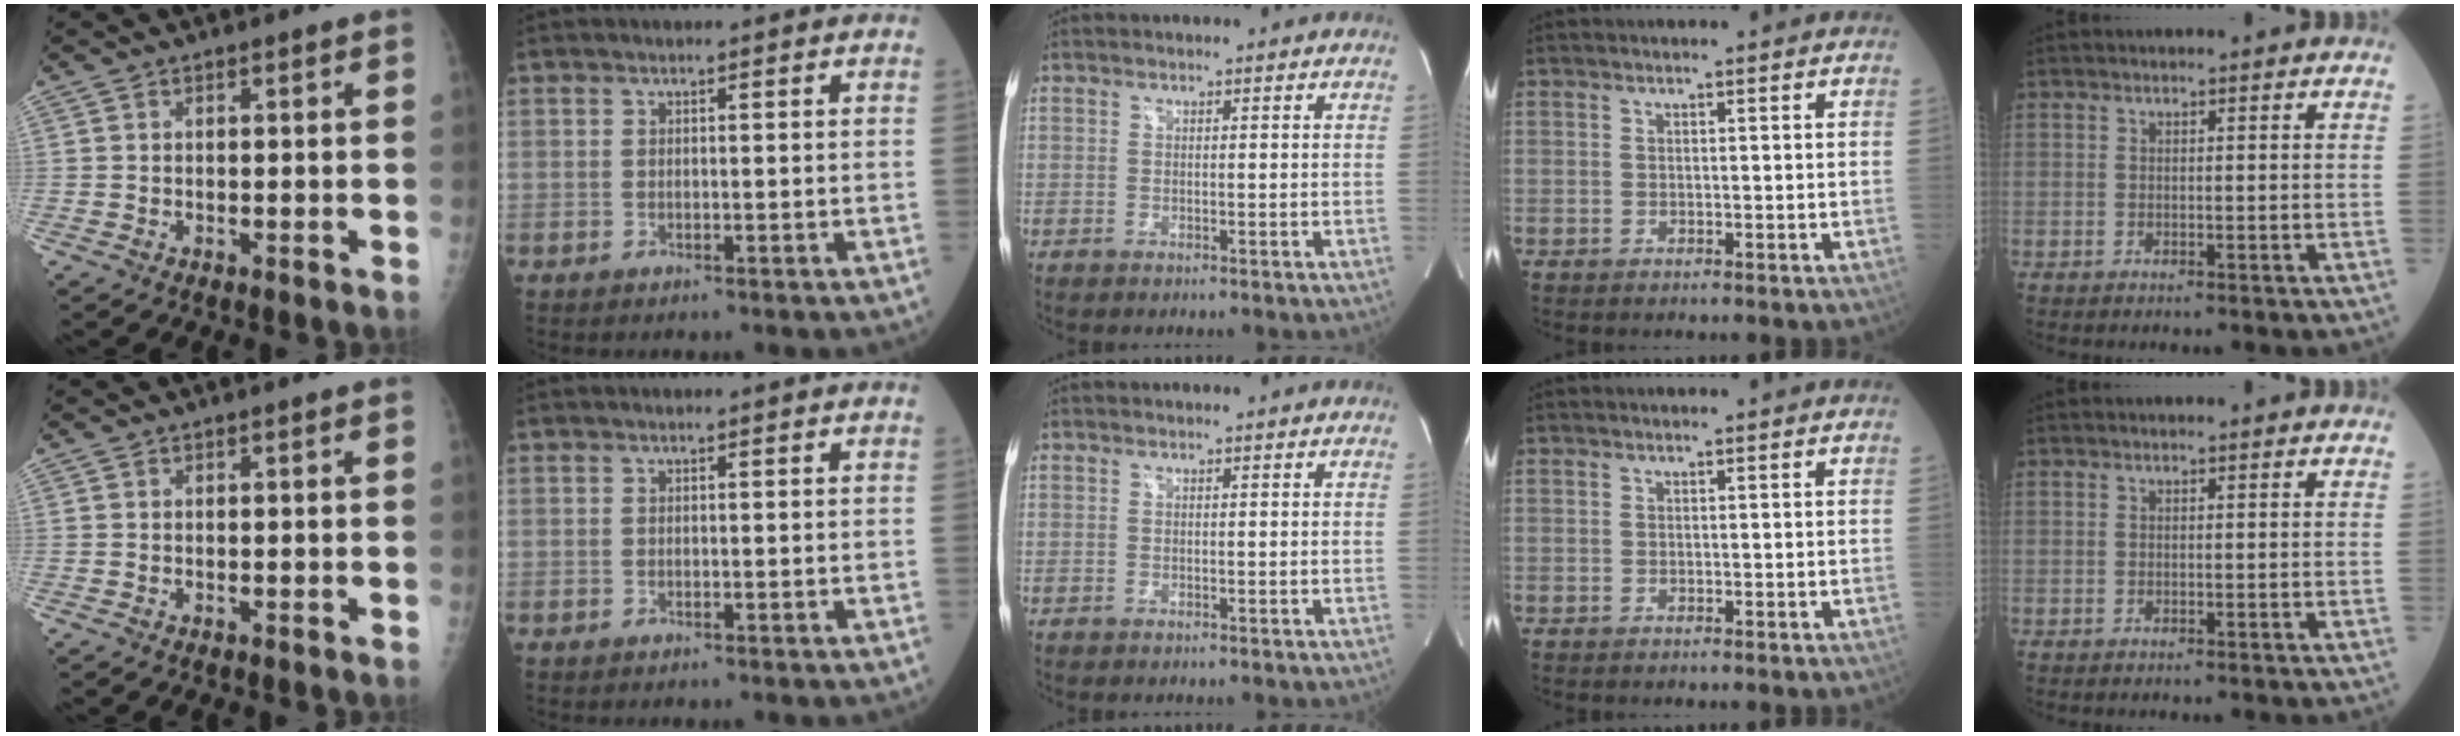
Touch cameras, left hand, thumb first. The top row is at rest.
{}